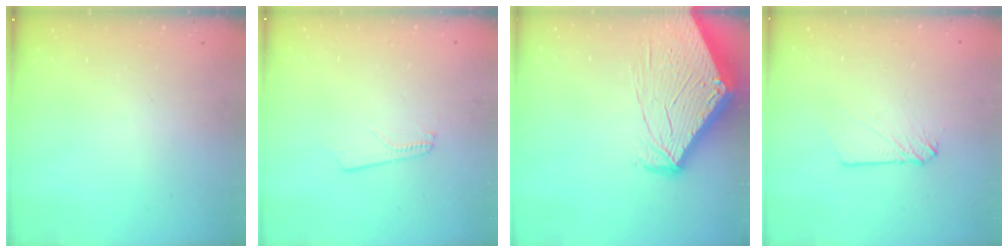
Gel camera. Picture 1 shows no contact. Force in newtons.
{"total": 2.8, "press": 2.8, "slide": 0.4}
{"total": 8.7, "press": 8.6, "slide": 0.7}
{"total": 4.8, "press": 4.7, "slide": 0.6}